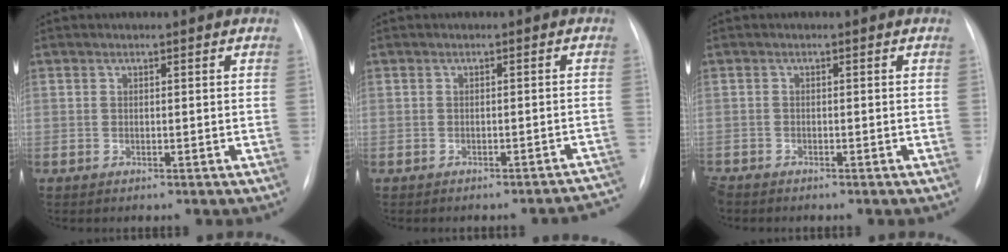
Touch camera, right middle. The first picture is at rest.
{"total": 5.8, "force": [-5.5, 1.2, 1.4], "torque": [0.011, 0.012, -0.058]}
{"total": 1.7, "force": [-1.6, 0.6, 0.5], "torque": [-0.010, -0.004, -0.026]}